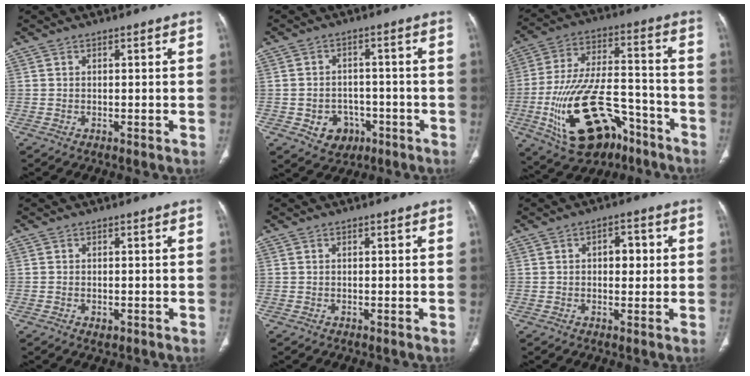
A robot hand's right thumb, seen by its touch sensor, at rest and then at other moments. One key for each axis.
{"total": 7.0, "fx": -2.7, "fy": 5.8, "fz": 2.8, "tx": -0.017, "ty": 0.024, "tz": -0.029}
{"total": 23.2, "fx": -10.8, "fy": 12.3, "fz": 16.5, "tx": -0.312, "ty": 0.062, "tz": -0.164}
{"total": 1.3, "fx": -0.5, "fy": 0.9, "fz": 0.8, "tx": -0.013, "ty": 0.002, "tz": -0.003}
{"total": 0.0}
{"total": 4.7, "fx": 0.8, "fy": 2.8, "fz": 3.7, "tx": -0.036, "ty": 0.006, "tz": 0.010}